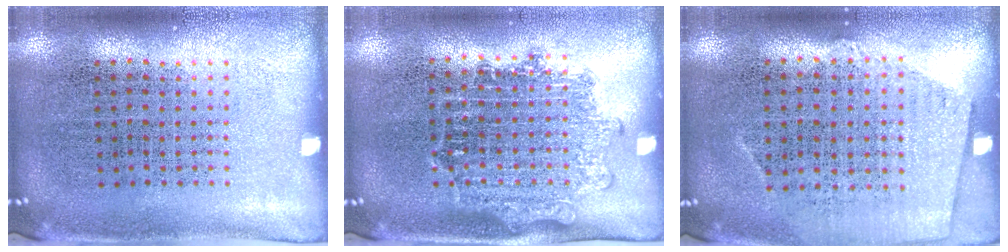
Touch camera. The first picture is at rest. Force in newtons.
{"total": 1.4, "press": 1.2, "slide": 0.7}
{"total": 0.7, "press": 0.4, "slide": 0.5}